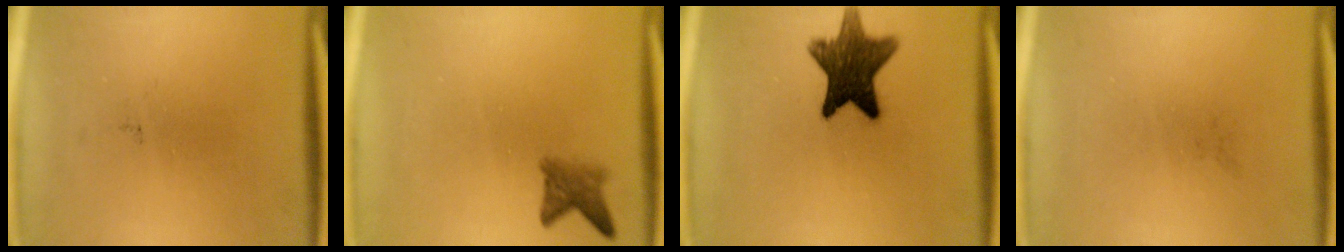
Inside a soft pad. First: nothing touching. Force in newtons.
{"total": 2.5}
{"total": 11.5}
{"total": 0.0}